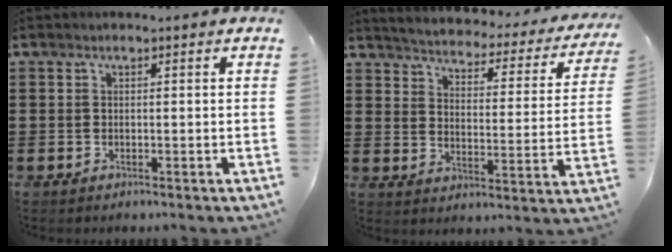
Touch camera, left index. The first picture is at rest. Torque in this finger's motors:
{"motor_torque": [1.44, -0.70, 0.68, 0.11]}